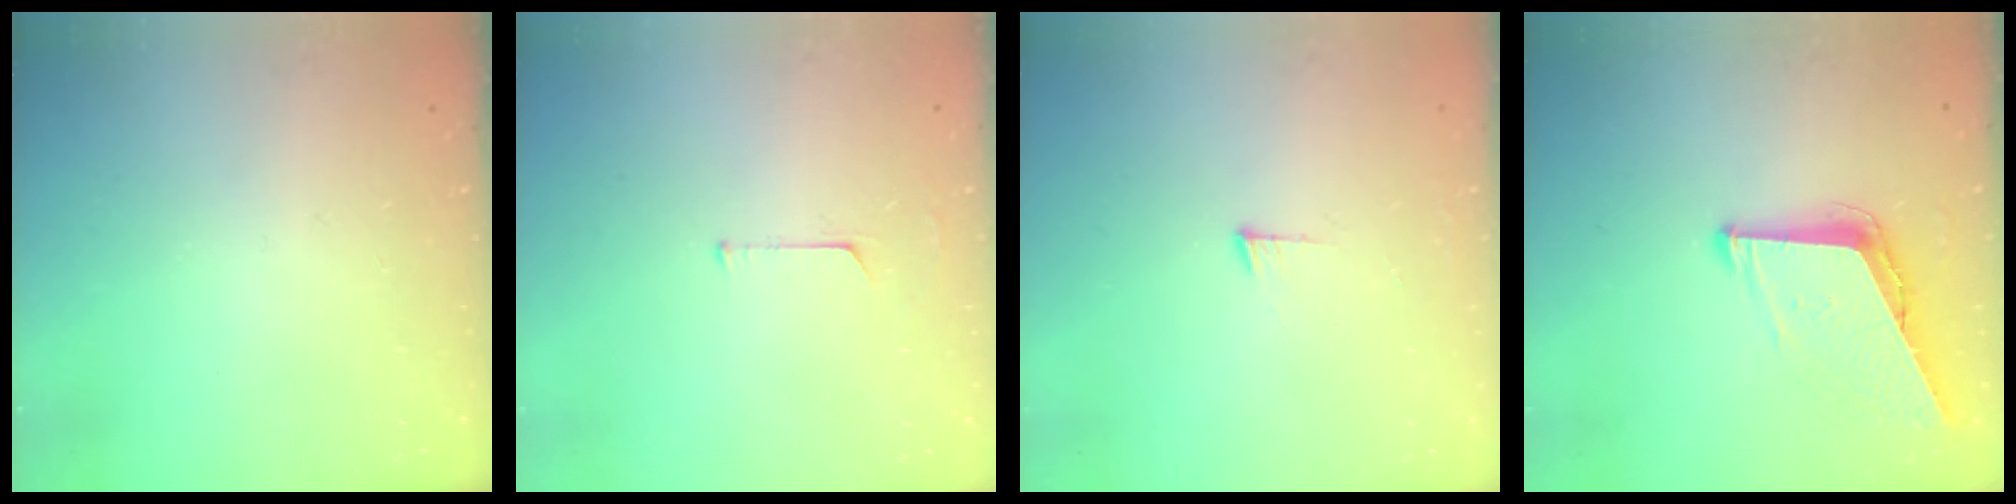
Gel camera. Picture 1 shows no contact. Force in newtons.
{"total": 4.6, "press": 4.6, "slide": 0.3}
{"total": 3.5, "press": 3.5, "slide": 0.5}
{"total": 9.0, "press": 8.6, "slide": 2.6}